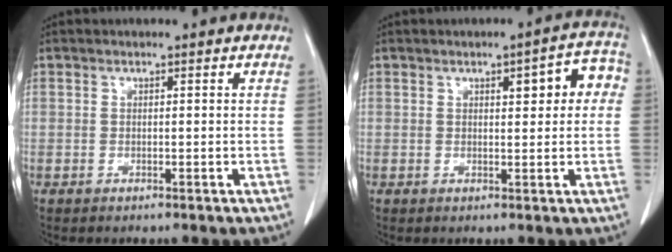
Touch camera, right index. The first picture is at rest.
{"total": 6.1, "force": [1.6, 2.0, 5.5], "torque": [-0.061, 0.023, 0.014]}